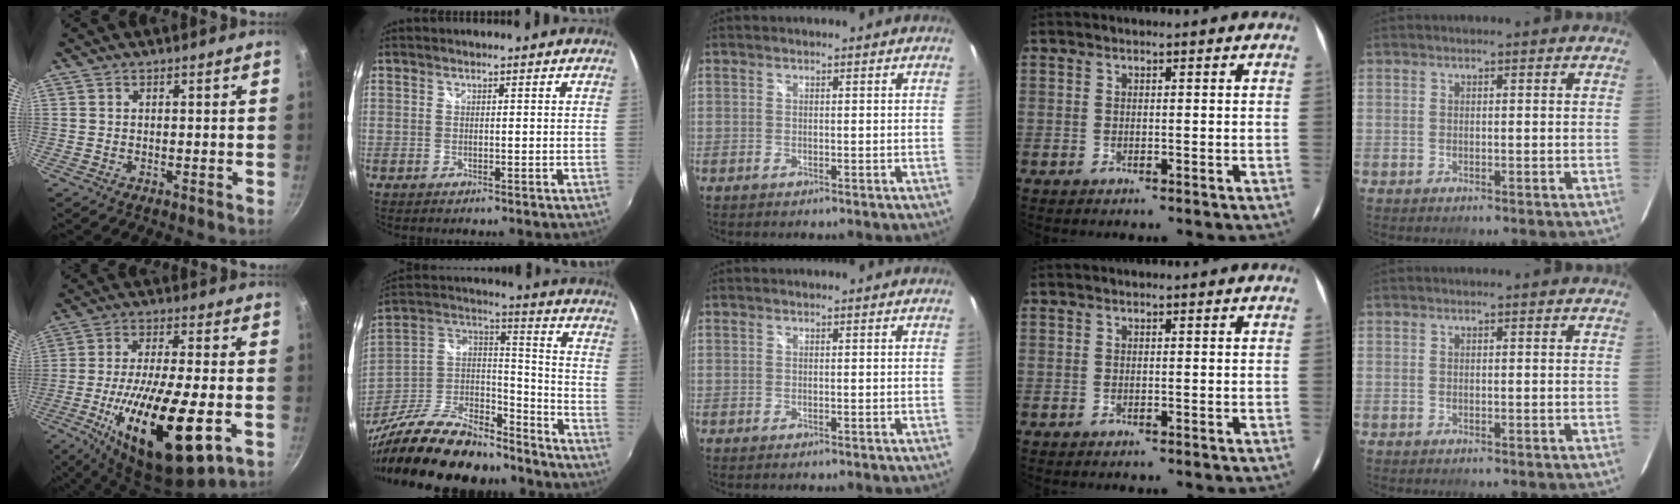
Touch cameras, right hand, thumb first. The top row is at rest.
{"thumb": {"total": 22.3, "force": [-7.3, 6.9, 19.9], "torque": [-0.345, 0.007, -0.126]}, "index": {"total": 30.0, "force": [-22.6, 11.8, 15.8], "torque": [-0.315, 0.014, -0.356]}}